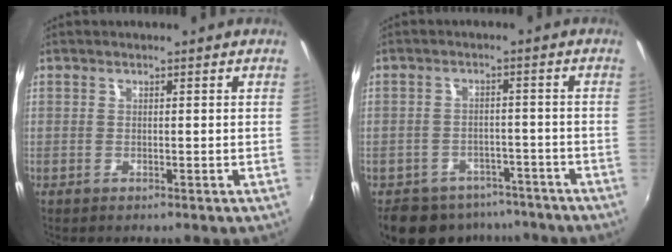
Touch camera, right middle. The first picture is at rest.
{"total": 11.8, "force": [-9.1, 6.6, 3.6], "torque": [-0.086, 0.008, -0.116]}